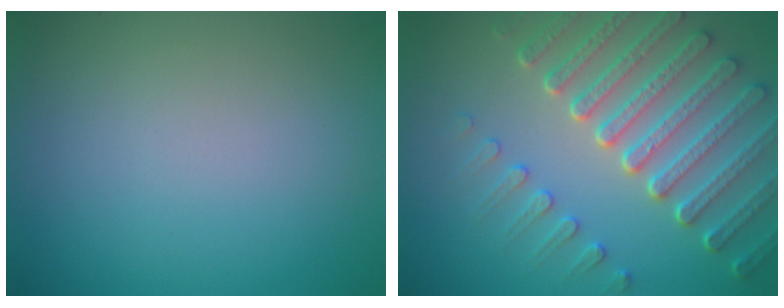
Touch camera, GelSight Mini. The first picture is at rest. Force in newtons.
{"total": 7.2, "press": 5.6, "slide": 4.6}